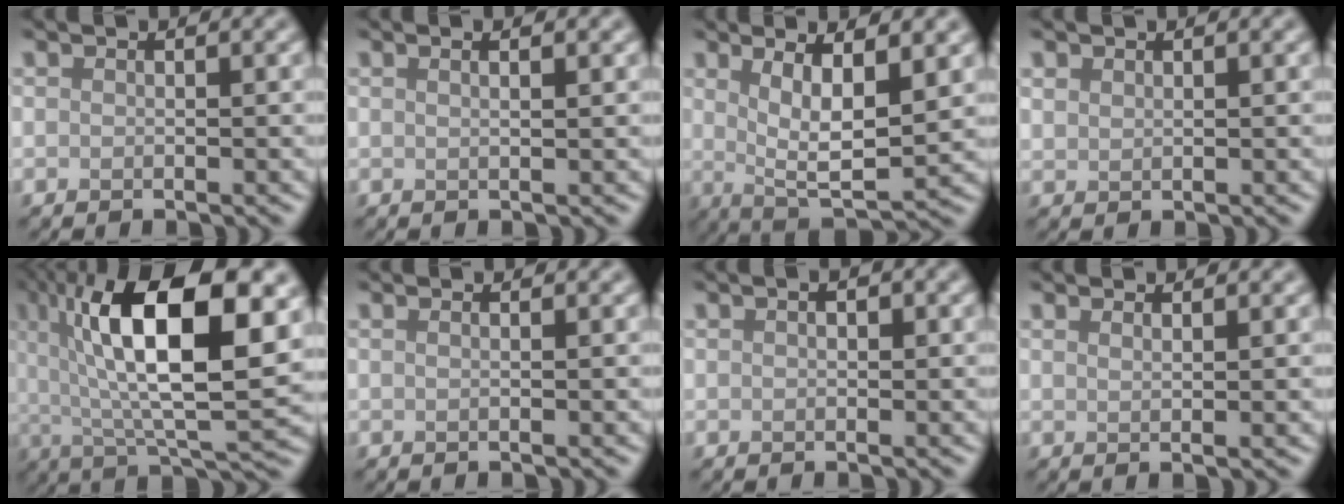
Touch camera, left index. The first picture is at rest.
{"total": 2.2, "force": [1.1, 0.9, 1.6], "torque": [-0.005, 0.000, -0.005]}
{"total": 6.8, "force": [1.9, 1.9, 6.2], "torque": [-0.100, -0.008, 0.032]}
{"total": 0.9, "force": [0.7, 0.5, 0.2], "torque": [-0.006, 0.000, 0.018]}
{"total": 14.4, "force": [4.3, 4.2, 13.0], "torque": [-0.204, 0.009, 0.068]}
{"total": 1.1, "force": [0.4, 0.5, 0.9], "torque": [-0.007, -0.003, -0.005]}
{"total": 1.5, "force": [0.6, 0.8, 1.1], "torque": [-0.012, -0.003, 0.008]}
{"total": 1.4, "force": [0.8, 0.5, 1.1], "torque": [-0.013, 0.000, 0.005]}